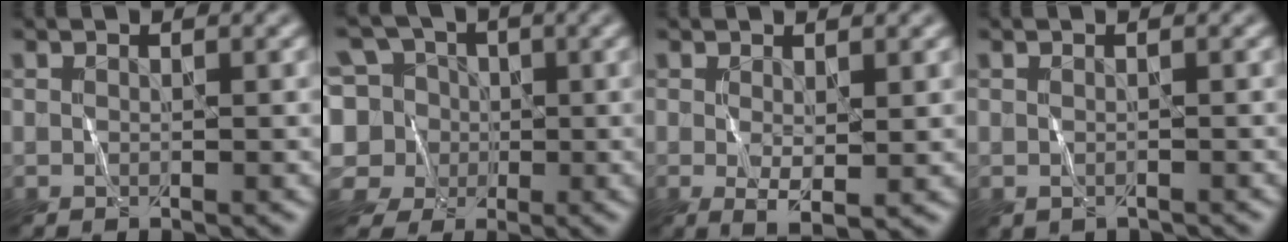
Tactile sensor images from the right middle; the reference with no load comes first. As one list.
[{"total": 10.3, "force": [1.7, 9.3, 4.0], "torque": [-0.105, 0.042, 0.002]}, {"total": 1.9, "force": [0.2, 0.6, 1.8], "torque": [-0.036, -0.008, 0.007]}, {"total": 0.0}]